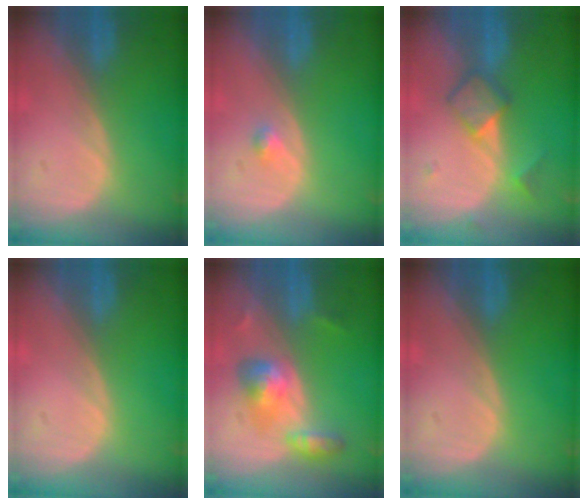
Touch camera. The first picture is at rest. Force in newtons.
{"total": 1.3, "press": 1.1, "slide": 0.7}
{"total": 4.9, "press": 4.7, "slide": 1.4}
{"total": 0.0}
{"total": 5.7, "press": 5.6, "slide": 1.0}
{"total": 0.0}